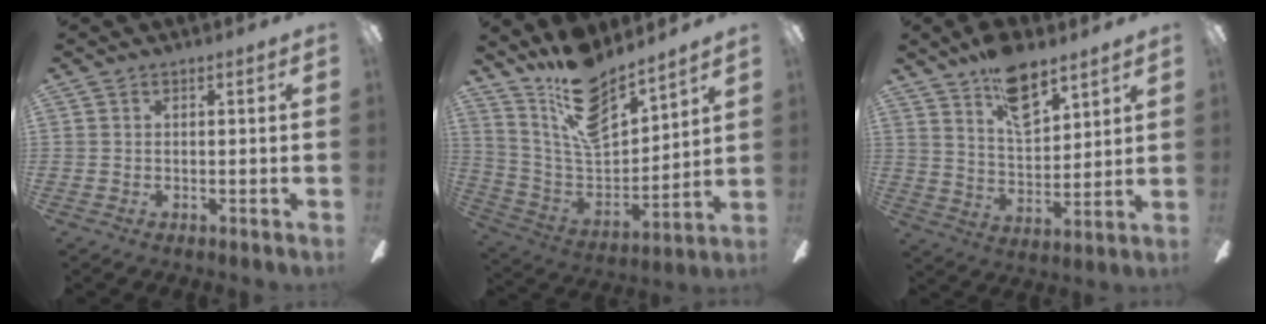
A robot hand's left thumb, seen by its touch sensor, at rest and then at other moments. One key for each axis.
{"total": 16.1, "fx": 12.7, "fy": 6.1, "fz": 7.7, "tx": -0.156, "ty": -0.088, "tz": 0.229}
{"total": 12.9, "fx": 9.2, "fy": 5.6, "fz": 7.0, "tx": -0.114, "ty": -0.045, "tz": 0.165}